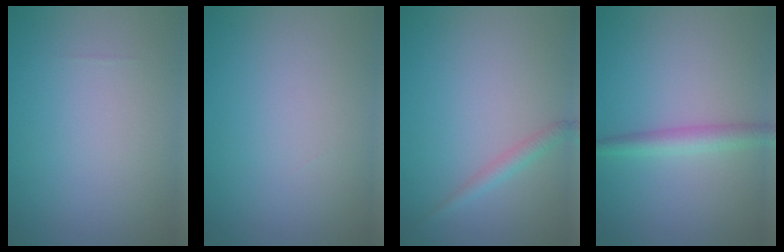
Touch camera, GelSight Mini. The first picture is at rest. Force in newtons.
{"total": 0.0}
{"total": 1.4, "press": 1.4, "slide": 0.0}
{"total": 2.3, "press": 2.3, "slide": 0.1}